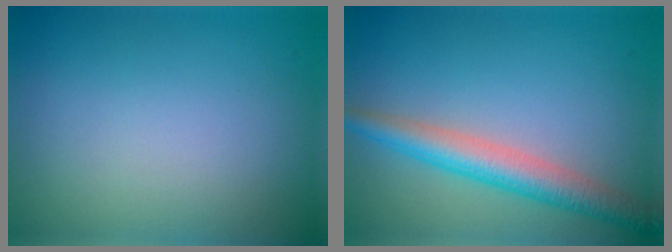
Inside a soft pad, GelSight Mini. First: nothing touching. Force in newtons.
{"total": 4.5, "press": 4.5, "slide": 0.2}